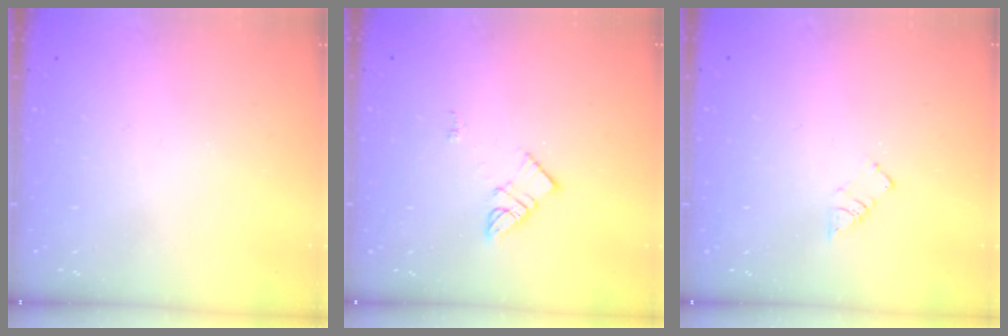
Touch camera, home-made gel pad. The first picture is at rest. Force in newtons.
{"total": 6.2, "press": 6.2, "slide": 0.2}
{"total": 2.6, "press": 2.6, "slide": 0.3}